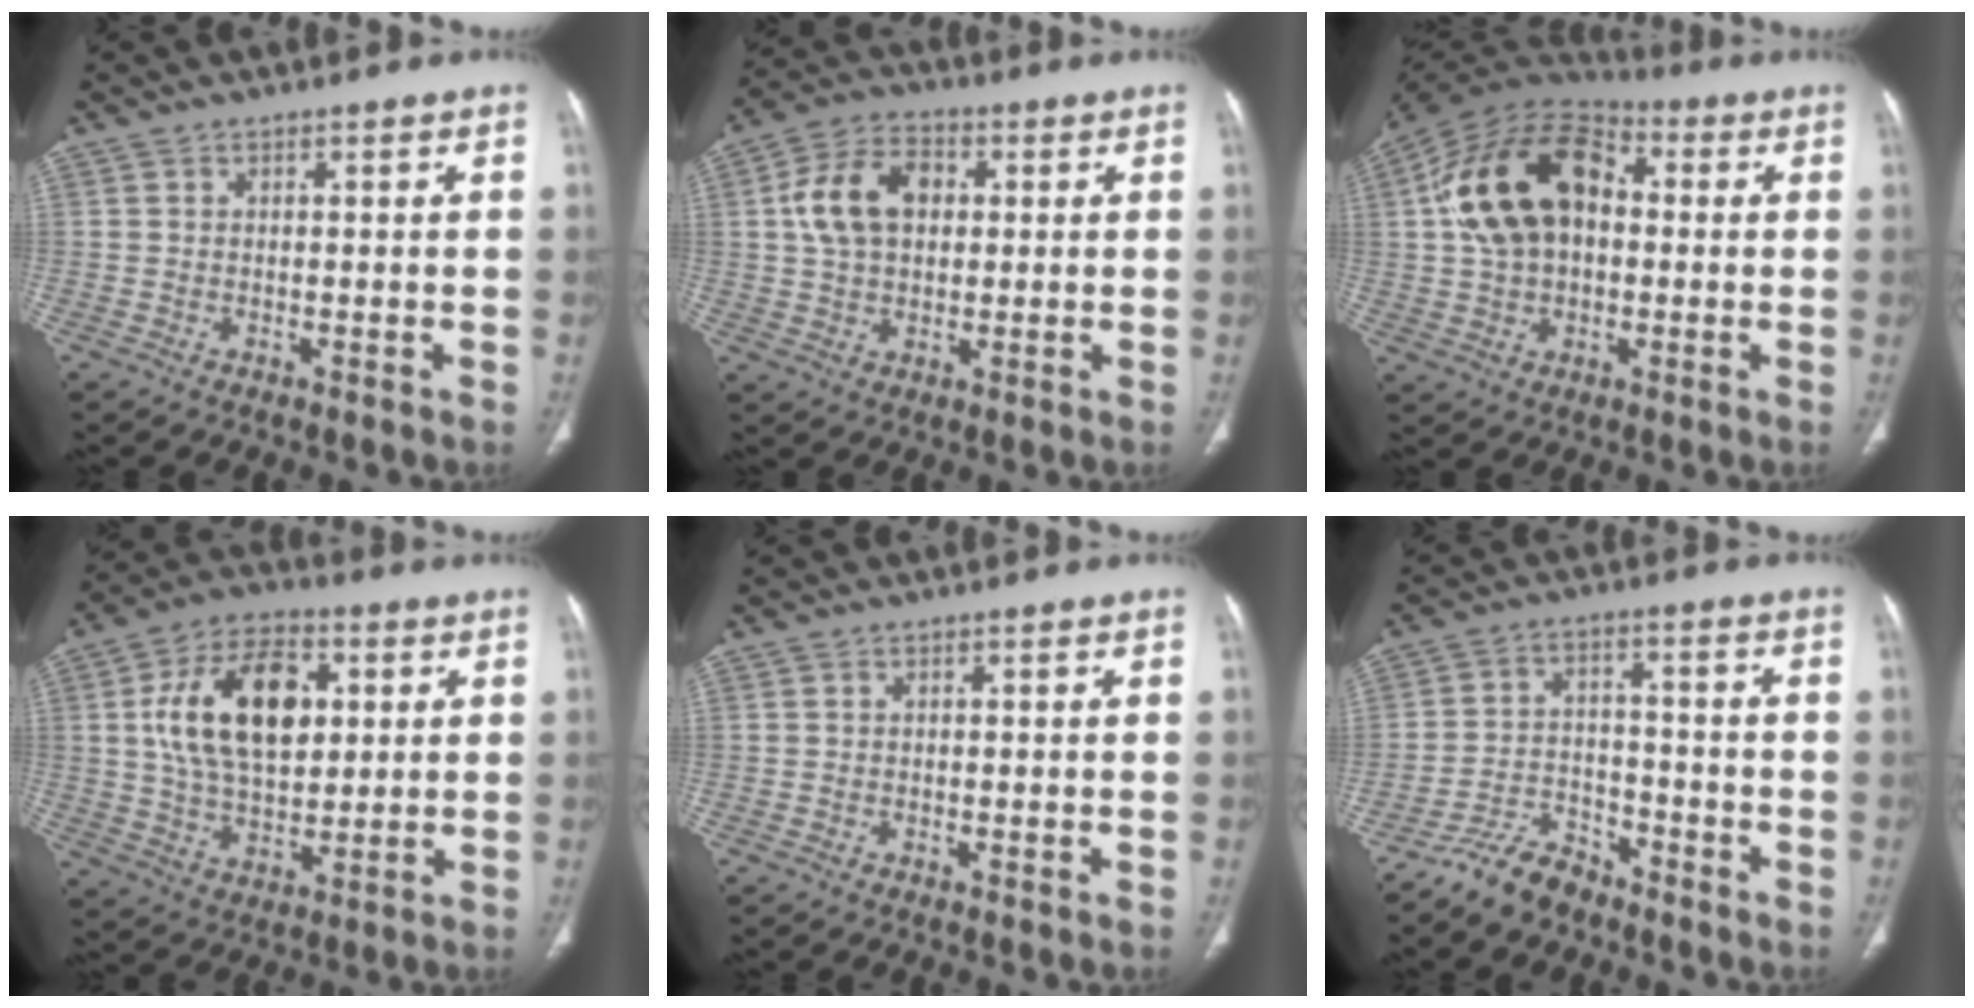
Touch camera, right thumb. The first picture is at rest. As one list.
[{"total": 11.1, "force": [1.9, 7.6, 7.9], "torque": [-0.135, 0.015, 0.031]}, {"total": 18.8, "force": [2.3, 12.3, 14.0], "torque": [-0.241, 0.029, 0.034]}, {"total": 17.9, "force": [3.8, 10.7, 13.9], "torque": [-0.221, 0.004, 0.067]}, {"total": 0.0}, {"total": 6.9, "force": [-5.9, 3.0, 2.0], "torque": [-0.035, 0.037, -0.114]}]